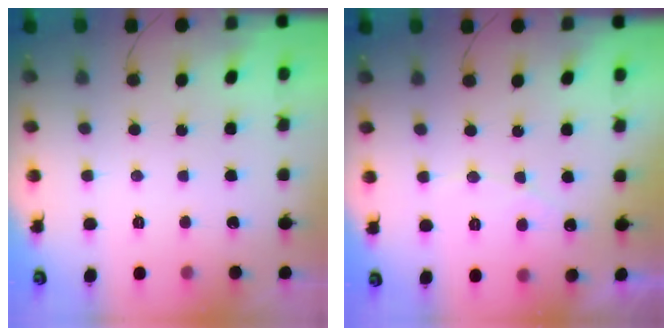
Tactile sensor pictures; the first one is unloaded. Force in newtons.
{"total": 3.8, "press": 3.8, "slide": 0.1}